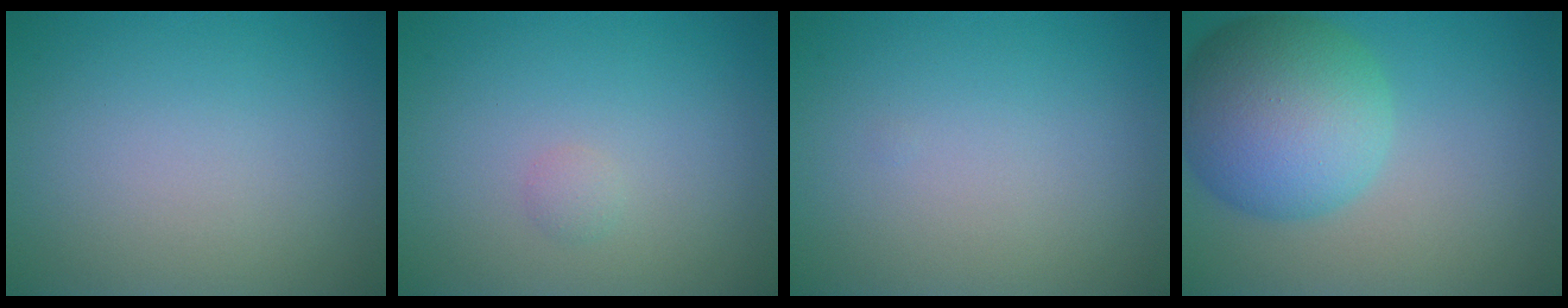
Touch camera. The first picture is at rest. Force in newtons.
{"total": 0.6, "press": 0.6, "slide": 0.1}
{"total": 0.0}
{"total": 9.6, "press": 9.6, "slide": 0.5}